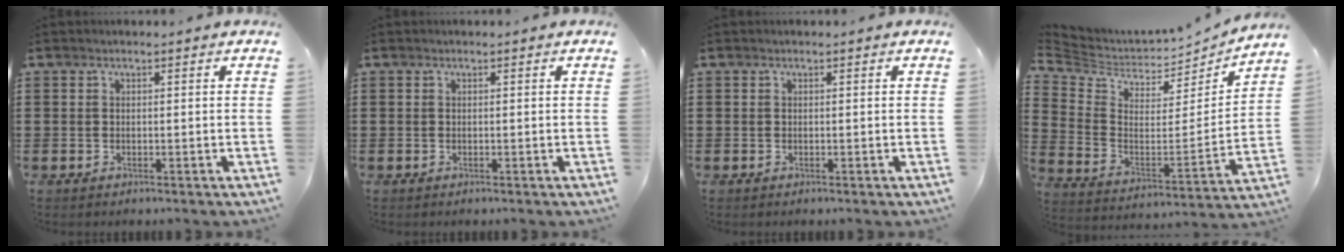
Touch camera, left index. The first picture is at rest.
{"total": 0.0}
{"total": 0.0}
{"total": 3.9, "force": [3.5, 1.6, 0.8], "torque": [-0.044, -0.042, 0.054]}